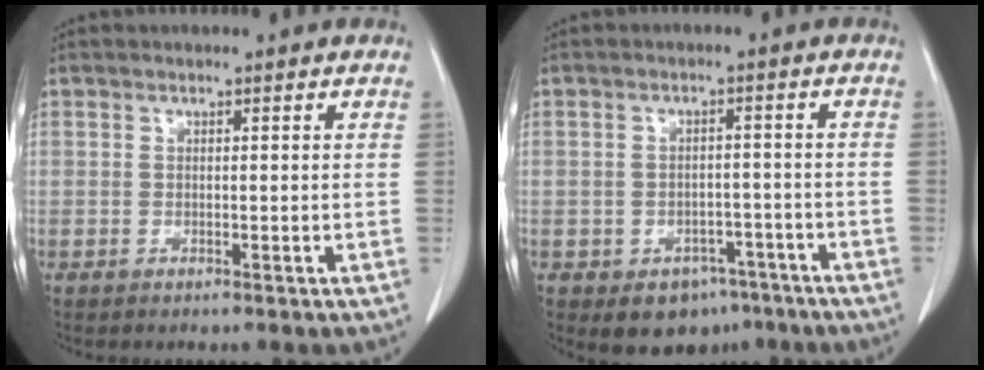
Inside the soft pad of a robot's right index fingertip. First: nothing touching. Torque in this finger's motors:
{"motor_torque": [0.09, -0.08, -0.06, -0.03]}